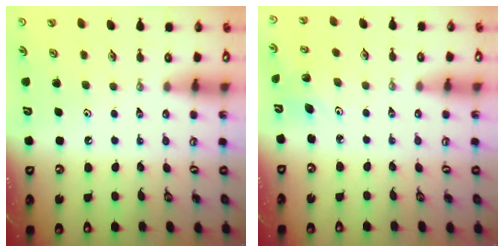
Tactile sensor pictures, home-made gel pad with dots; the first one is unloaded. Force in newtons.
{"total": 3.3, "press": 2.3, "slide": 2.4}